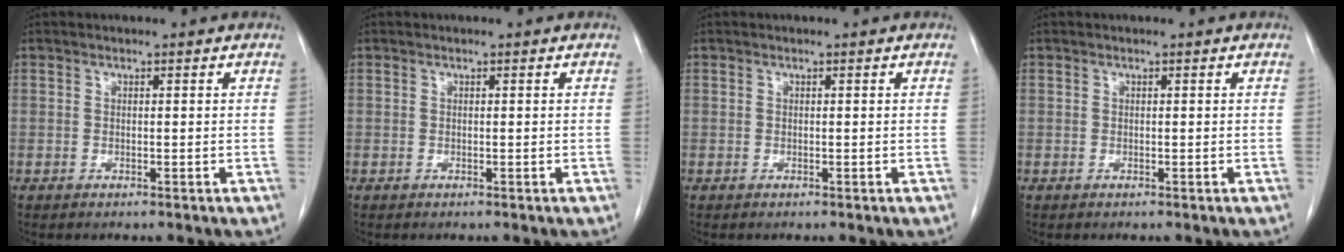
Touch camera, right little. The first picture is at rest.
{"total": 0.0}
{"total": 0.0}
{"total": 0.0}